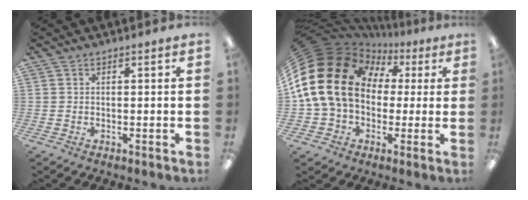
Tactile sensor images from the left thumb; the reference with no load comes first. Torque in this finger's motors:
{"motor_torque": [2.34, 2.67, 1.53, -1.24, 0.45]}